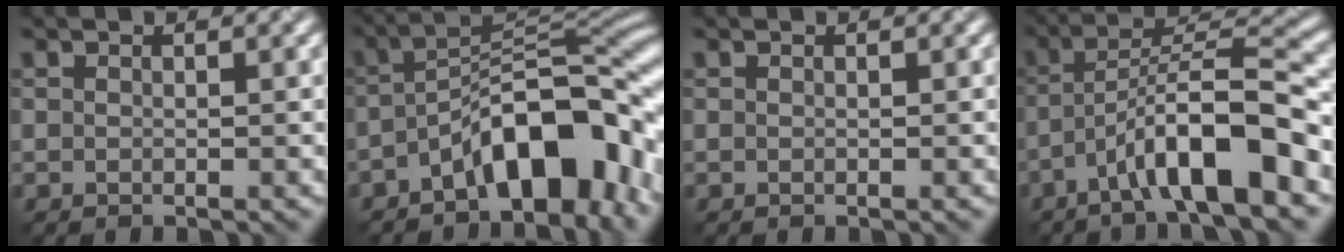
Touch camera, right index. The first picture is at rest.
{"total": 10.3, "force": [-4.9, 4.3, 8.1], "torque": [-0.103, 0.021, -0.090]}
{"total": 0.0}
{"total": 8.7, "force": [-4.3, 1.6, 7.4], "torque": [-0.117, 0.024, -0.071]}